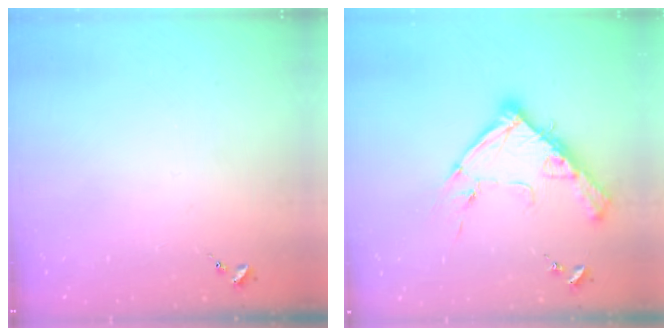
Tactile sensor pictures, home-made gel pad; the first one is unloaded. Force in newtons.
{"total": 16.4, "press": 16.3, "slide": 1.4}